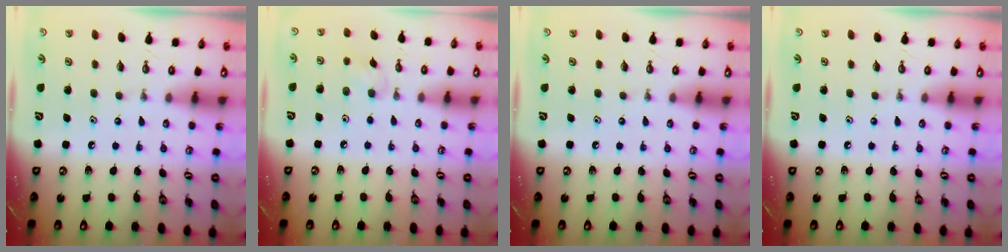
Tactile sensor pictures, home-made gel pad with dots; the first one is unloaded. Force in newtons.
{"total": 5.3, "press": 5.2, "slide": 0.9}
{"total": 0.0}
{"total": 0.0}